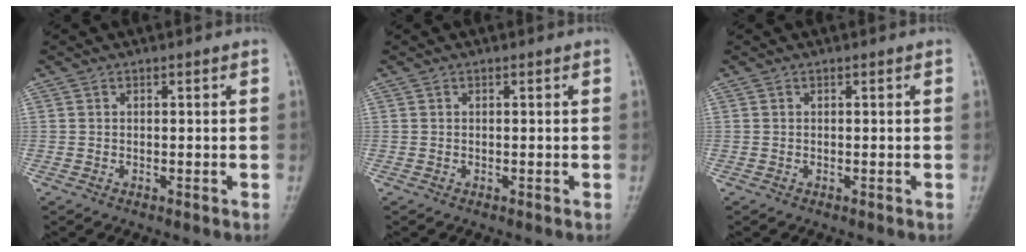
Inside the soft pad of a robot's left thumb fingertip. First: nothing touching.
{"total": 0.0}
{"total": 0.0}